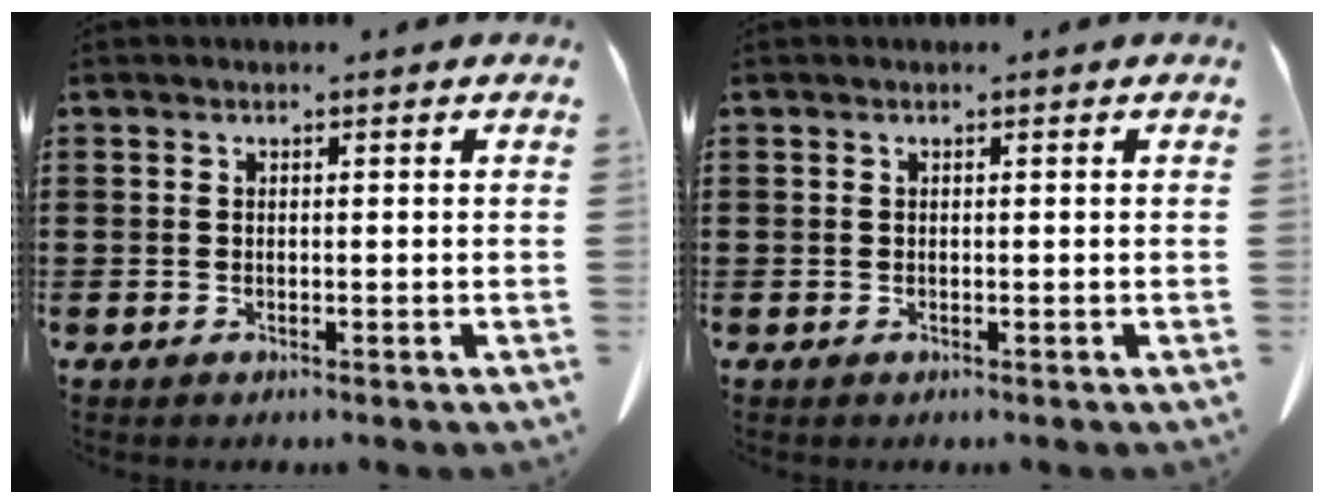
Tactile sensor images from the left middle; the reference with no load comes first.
{"total": 0.0}